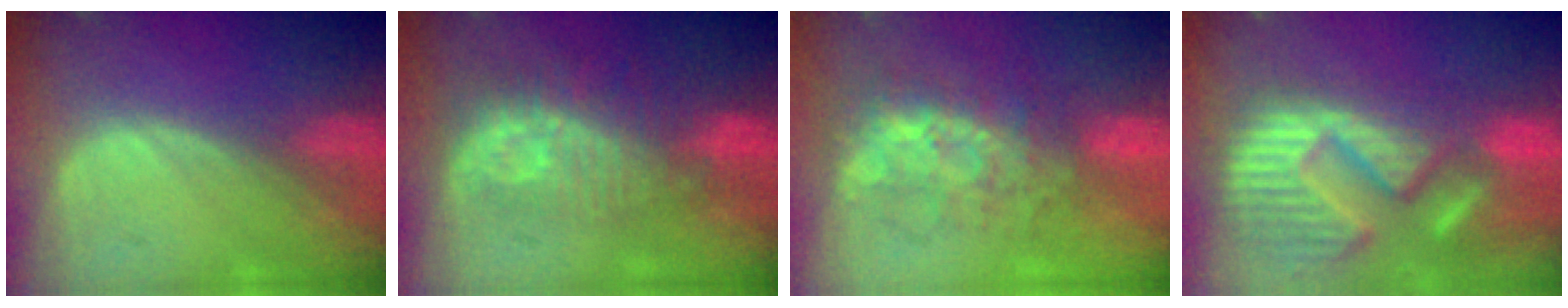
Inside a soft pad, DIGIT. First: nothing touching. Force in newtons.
{"total": 9.7, "press": 8.7, "slide": 4.2}
{"total": 8.1, "press": 7.5, "slide": 3.2}
{"total": 15.3, "press": 12.7, "slide": 8.4}